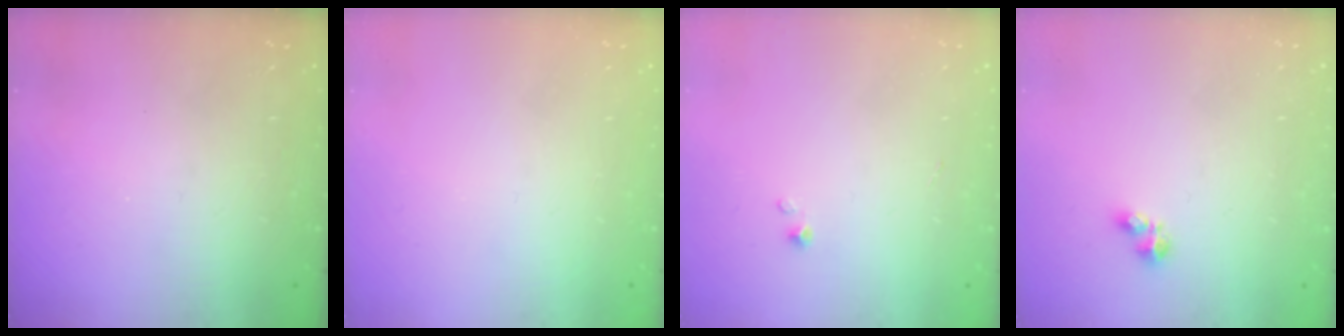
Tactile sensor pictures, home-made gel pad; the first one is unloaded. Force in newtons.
{"total": 0.0}
{"total": 0.0}
{"total": 4.5, "press": 4.5, "slide": 0.5}